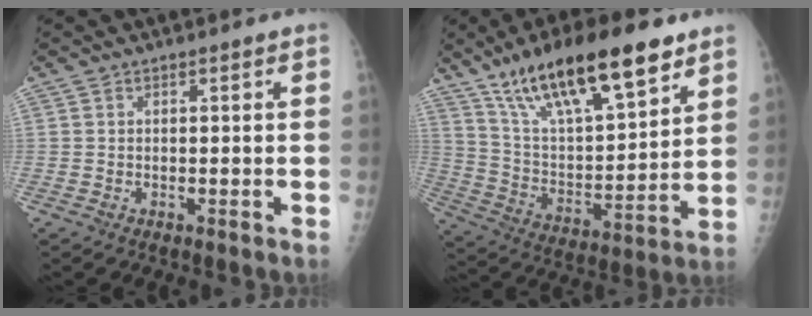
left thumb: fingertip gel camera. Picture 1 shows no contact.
{"total": 23.9, "force": [15.4, 7.8, 16.6], "torque": [-0.253, -0.044, 0.271]}